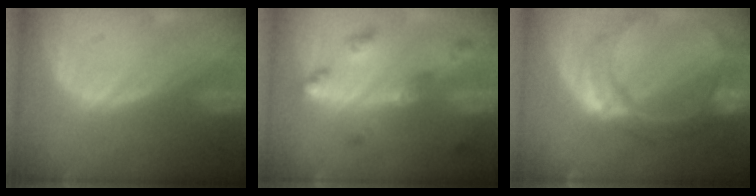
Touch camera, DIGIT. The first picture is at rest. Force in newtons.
{"total": 6.5, "press": 5.8, "slide": 3.0}
{"total": 11.0, "press": 9.2, "slide": 6.0}